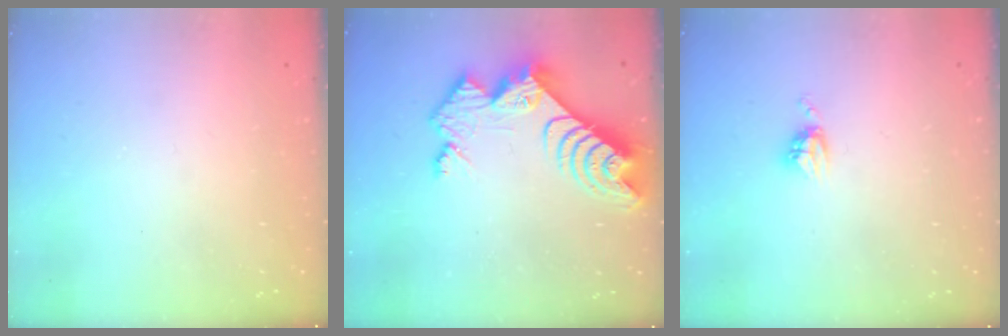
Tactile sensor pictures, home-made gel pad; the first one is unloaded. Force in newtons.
{"total": 11.6, "press": 11.5, "slide": 1.1}
{"total": 4.6, "press": 4.5, "slide": 0.6}